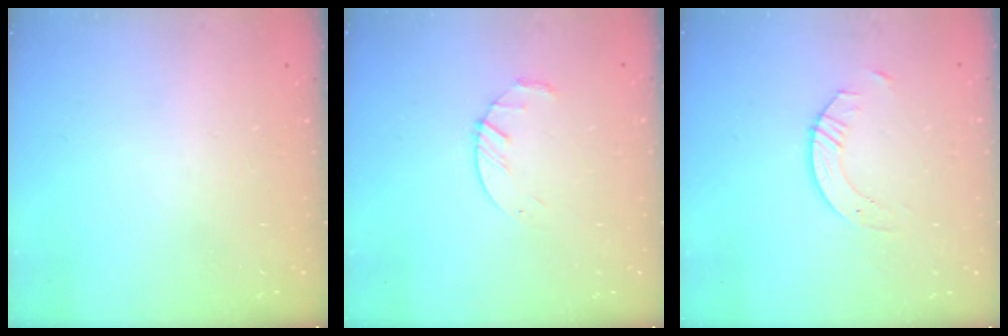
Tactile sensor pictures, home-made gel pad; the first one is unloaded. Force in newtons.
{"total": 3.6, "press": 3.5, "slide": 0.5}
{"total": 4.0, "press": 3.9, "slide": 0.4}